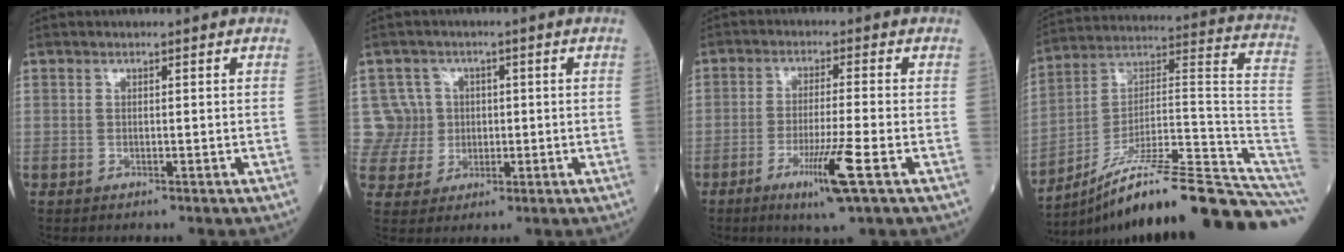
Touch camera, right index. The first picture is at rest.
{"total": 6.2, "force": [1.2, 6.1, -0.4], "torque": [0.024, 0.021, 0.026]}
{"total": 7.6, "force": [-3.6, -0.7, 6.7], "torque": [-0.122, -0.020, -0.063]}
{"total": 24.5, "force": [-19.1, 0.5, 15.4], "torque": [-0.136, 0.049, -0.298]}